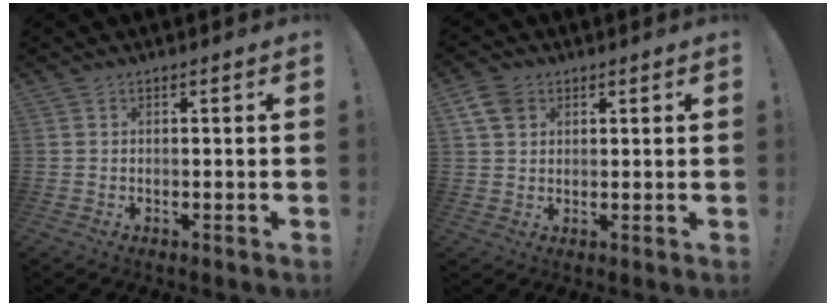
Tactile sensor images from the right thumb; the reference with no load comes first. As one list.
[{"total": 6.4, "force": [3.1, 4.6, 3.1], "torque": [-0.052, -0.004, 0.062]}]